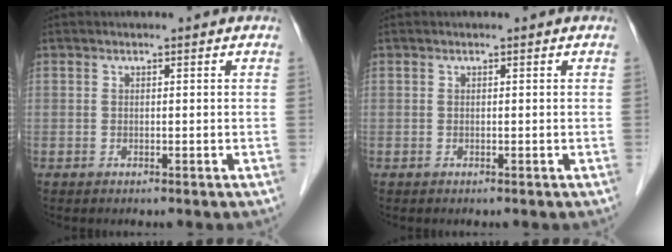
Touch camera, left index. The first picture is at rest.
{"total": 0.0}